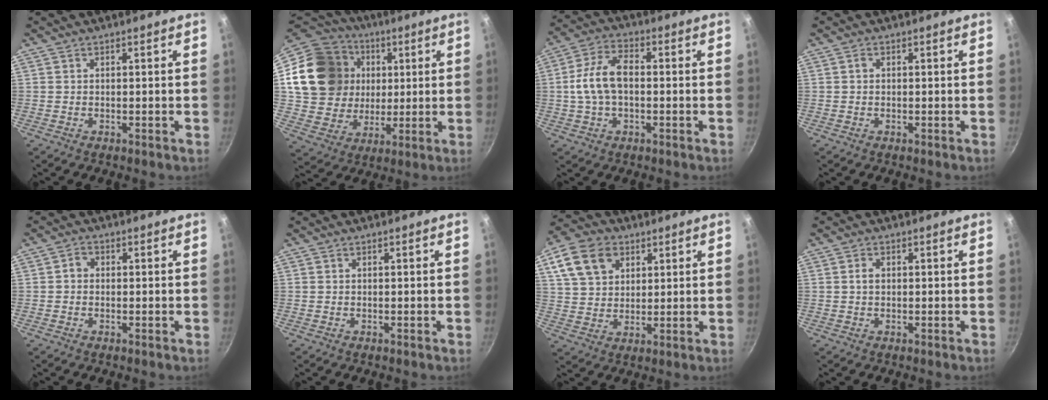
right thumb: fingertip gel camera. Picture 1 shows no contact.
{"total": 22.9, "force": [4.6, 19.5, 11.1], "torque": [-0.191, 0.026, 0.092]}
{"total": 9.6, "force": [-0.2, 5.8, 7.7], "torque": [-0.143, 0.031, -0.012]}
{"total": 0.6, "force": [0.1, 0.6, 0.3], "torque": [-0.005, 0.004, 0.001]}
{"total": 1.8, "force": [-0.1, 1.6, 0.8], "torque": [-0.012, 0.006, -0.006]}
{"total": 0.0}
{"total": 12.3, "force": [5.5, 8.9, 6.4], "torque": [-0.103, -0.002, 0.098]}
{"total": 1.4, "force": [0.2, 1.1, 1.0], "torque": [-0.016, 0.005, 0.003]}